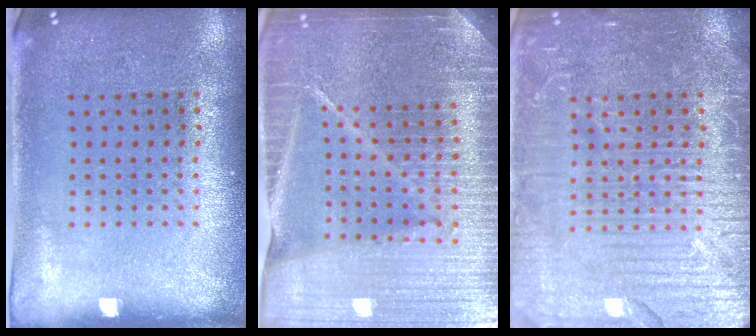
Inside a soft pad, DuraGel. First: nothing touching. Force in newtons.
{"total": 5.9, "press": 5.1, "slide": 2.8}
{"total": 5.4, "press": 5.3, "slide": 0.7}